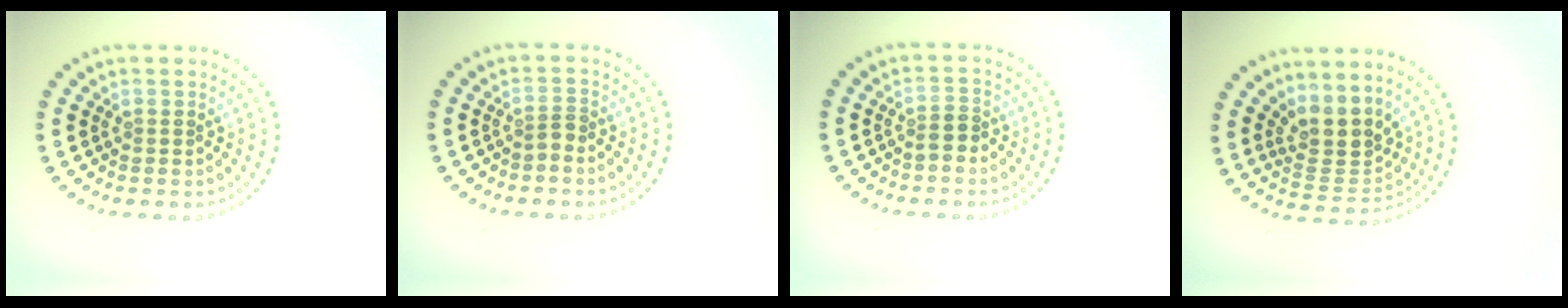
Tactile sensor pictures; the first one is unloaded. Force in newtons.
{"total": 0.9, "press": 0.6, "slide": 0.7}
{"total": 1.6, "press": 1.4, "slide": 0.7}
{"total": 3.7, "press": 3.1, "slide": 2.0}